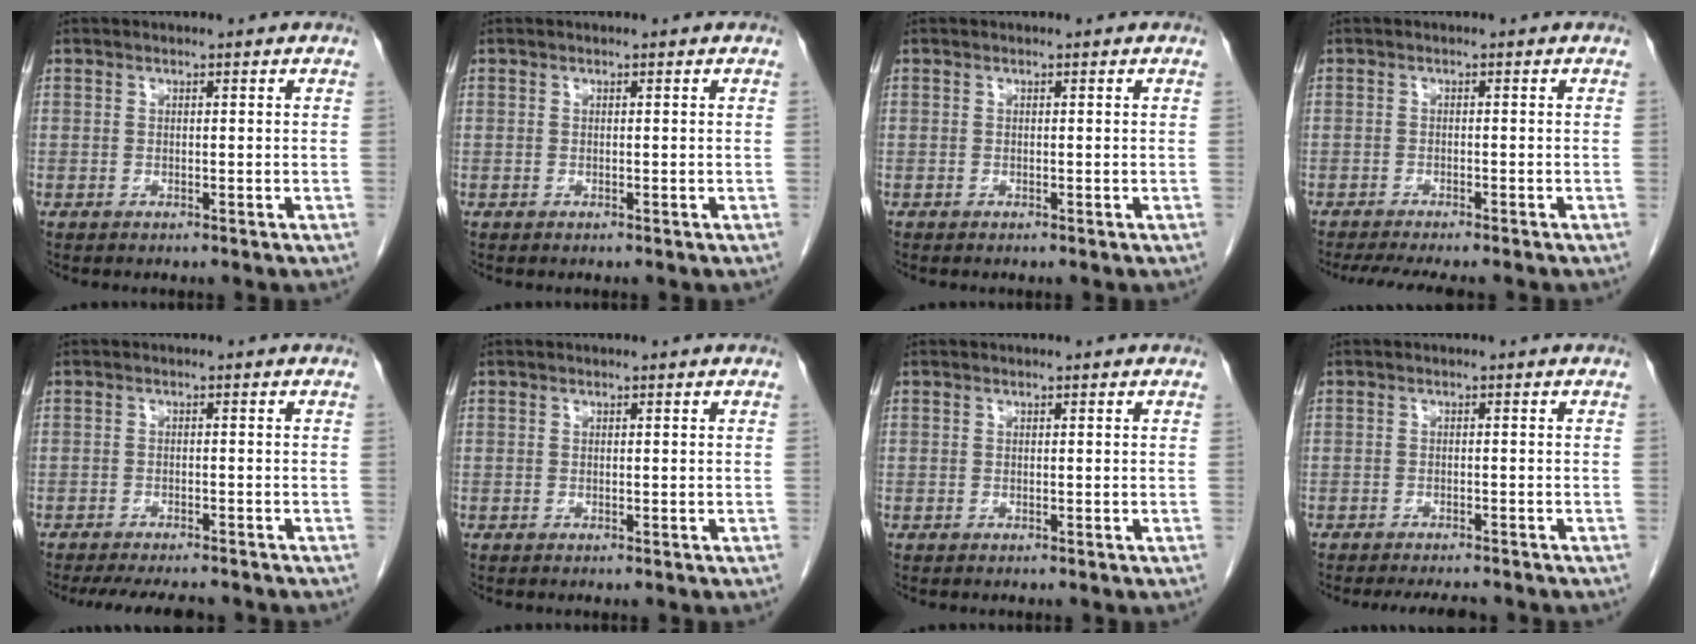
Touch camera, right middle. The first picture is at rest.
{"total": 0.0}
{"total": 0.9, "force": [0.9, 0.1, 0.0], "torque": [0.000, 0.001, 0.014]}
{"total": 8.4, "force": [-7.2, 1.3, 4.2], "torque": [-0.058, -0.010, -0.105]}
{"total": 9.3, "force": [-8.2, 2.0, 4.0], "torque": [-0.056, -0.011, -0.112]}
{"total": 0.0}
{"total": 0.0}
{"total": 5.4, "force": [-4.9, 1.1, 2.0], "torque": [-0.024, -0.008, -0.068]}